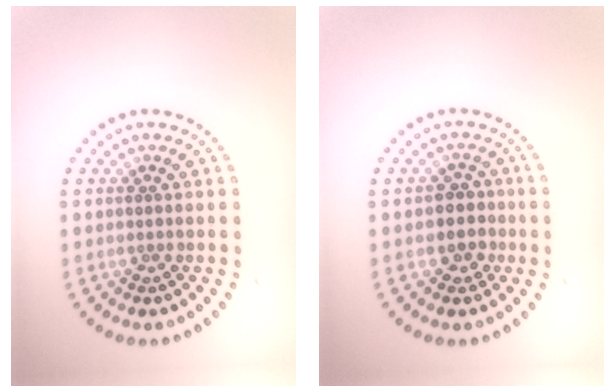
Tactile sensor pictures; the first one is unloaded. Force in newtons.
{"total": 2.4, "press": 2.2, "slide": 1.0}